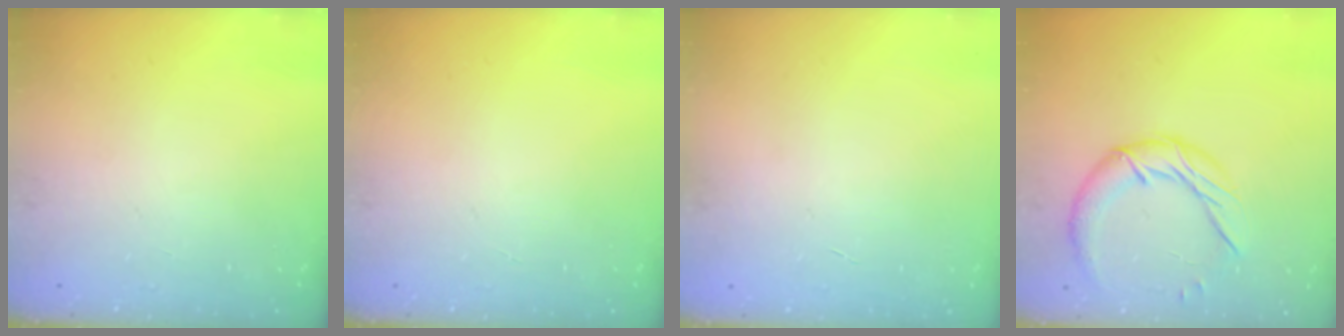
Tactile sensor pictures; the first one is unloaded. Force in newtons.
{"total": 0.0}
{"total": 0.0}
{"total": 11.5, "press": 11.5, "slide": 0.8}